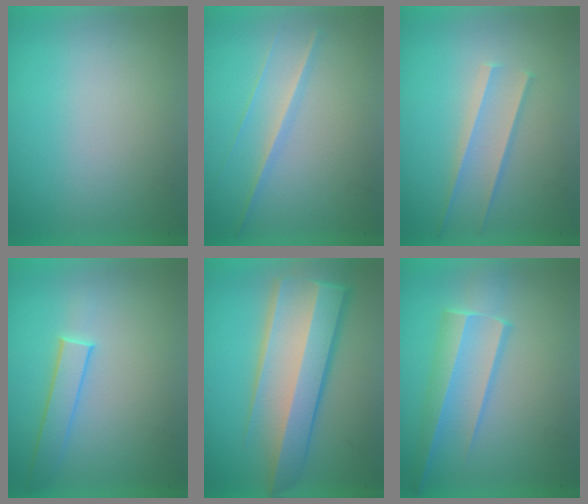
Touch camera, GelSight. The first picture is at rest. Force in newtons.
{"total": 1.3}
{"total": 1.7}
{"total": 1.9}
{"total": 8.8}
{"total": 3.2}